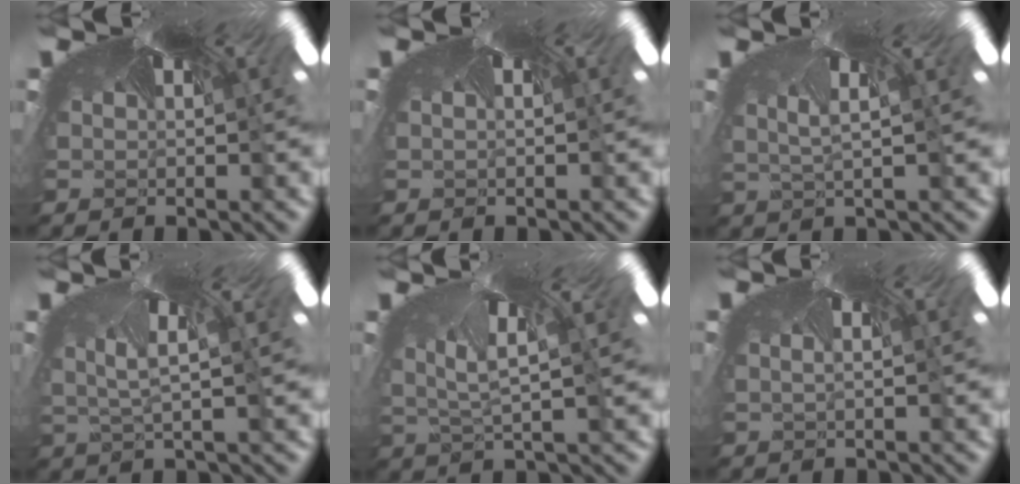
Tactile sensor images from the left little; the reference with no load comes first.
{"total": 0.8, "force": [-0.7, -0.1, -0.2], "torque": [0.001, -0.005, -0.007]}
{"total": 2.5, "force": [-2.5, 0.3, 0.5], "torque": [-0.030, -0.044, -0.015]}
{"total": 2.9, "force": [-2.9, -0.1, -0.6], "torque": [-0.023, -0.056, -0.014]}
{"total": 2.9, "force": [-2.8, -0.3, -0.5], "torque": [-0.030, -0.055, -0.015]}
{"total": 2.0, "force": [-2.0, 0.0, 0.4], "torque": [-0.016, -0.024, -0.015]}